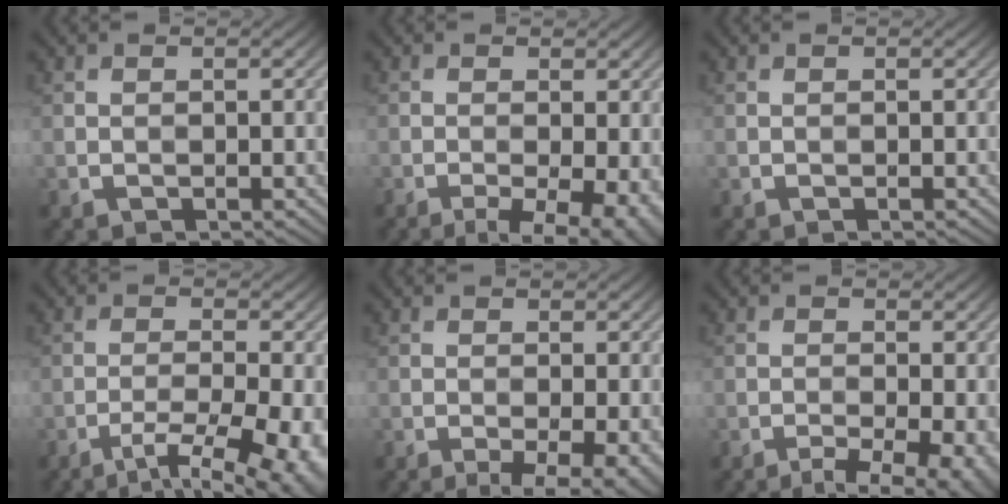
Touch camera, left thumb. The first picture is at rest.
{"total": 7.2, "force": [-3.1, 2.3, 6.1], "torque": [-0.092, -0.009, -0.040]}
{"total": 0.0}
{"total": 10.5, "force": [-6.2, 3.0, 7.8], "torque": [-0.127, -0.015, -0.072]}
{"total": 5.7, "force": [-2.5, 1.5, 4.9], "torque": [-0.073, -0.007, -0.031]}
{"total": 6.6, "force": [-3.6, 1.8, 5.2], "torque": [-0.079, -0.009, -0.050]}